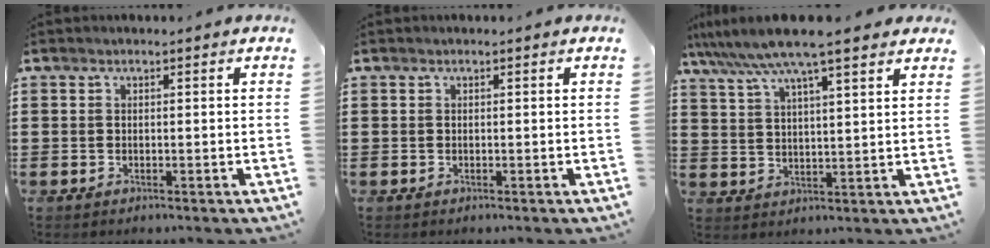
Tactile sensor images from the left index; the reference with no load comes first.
{"total": 0.0}
{"total": 8.5, "force": [6.9, 0.5, 5.0], "torque": [-0.116, -0.019, 0.121]}